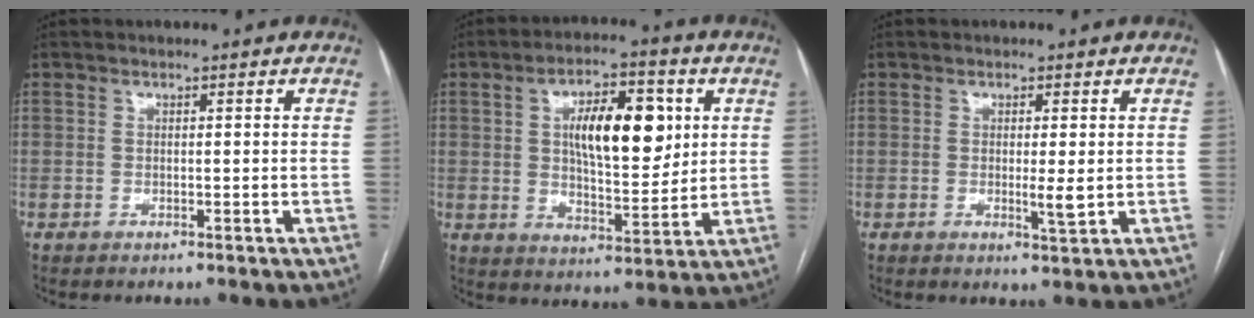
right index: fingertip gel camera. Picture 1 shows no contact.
{"total": 12.7, "force": [3.2, 4.8, 11.4], "torque": [-0.186, 0.013, 0.054]}
{"total": 2.6, "force": [-0.1, 0.1, 2.6], "torque": [-0.043, -0.007, 0.000]}